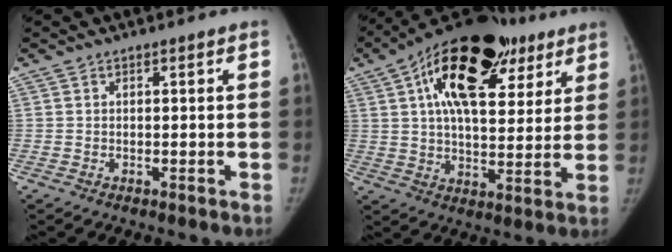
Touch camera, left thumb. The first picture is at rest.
{"total": 25.1, "force": [11.5, 12.6, 18.4], "torque": [-0.257, 0.006, 0.178]}